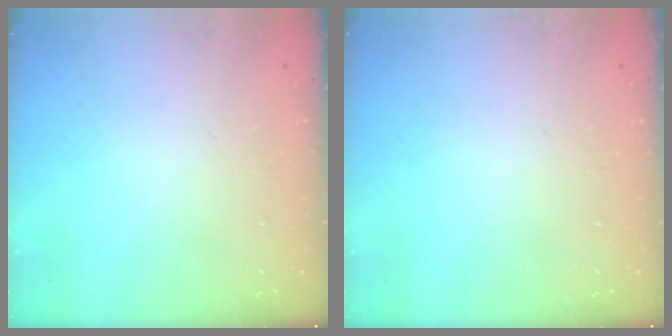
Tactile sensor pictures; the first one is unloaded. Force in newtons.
{"total": 0.0}